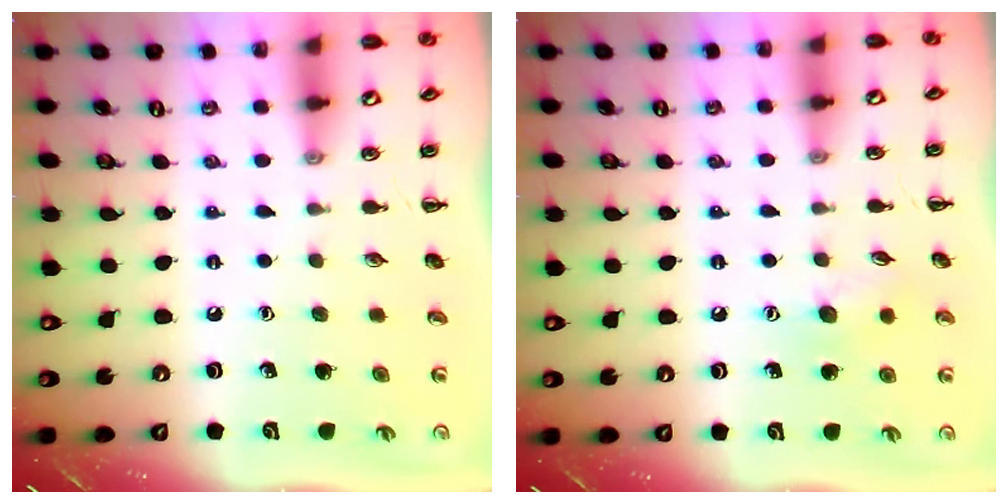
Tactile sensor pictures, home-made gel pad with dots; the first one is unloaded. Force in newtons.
{"total": 6.8, "press": 6.7, "slide": 1.1}